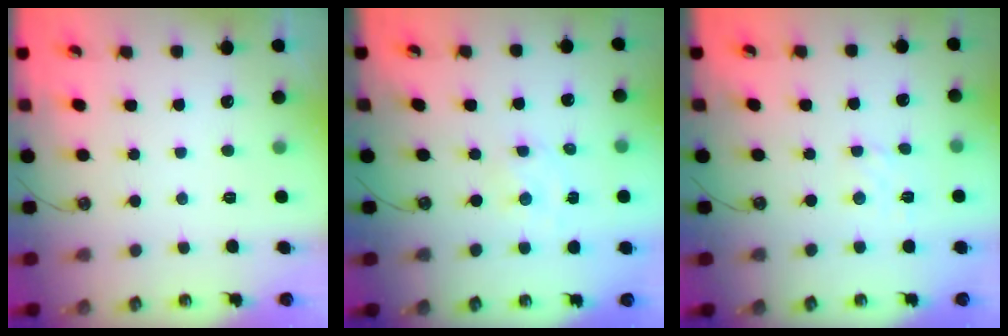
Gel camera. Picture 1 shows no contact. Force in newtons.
{"total": 1.0, "press": 1.0, "slide": 0.2}
{"total": 2.2, "press": 2.2, "slide": 0.6}